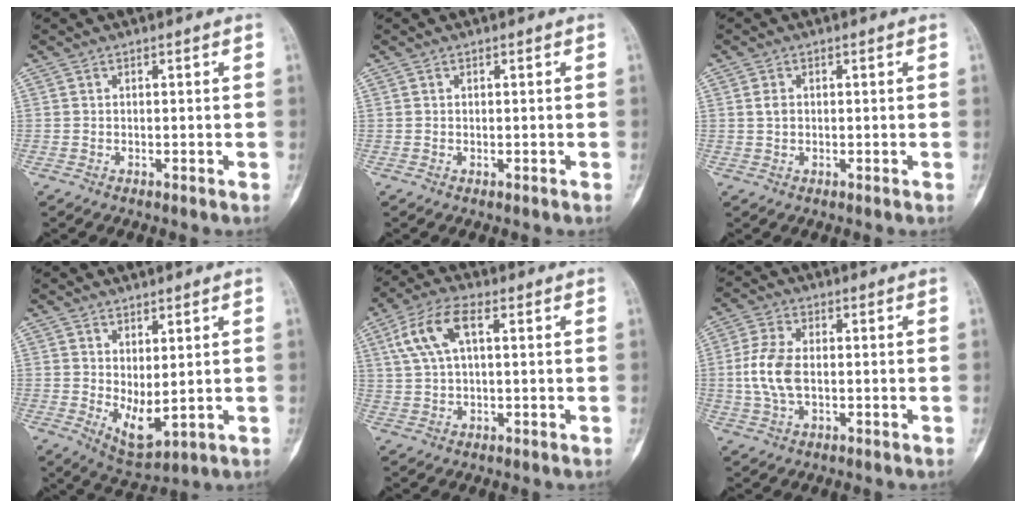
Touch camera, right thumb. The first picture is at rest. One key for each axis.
{"total": 0.0}
{"total": 1.5, "fx": 0.2, "fy": 1.2, "fz": 1.0, "tx": -0.016, "ty": 0.001, "tz": 0.005}
{"total": 7.0, "fx": 0.6, "fy": 3.2, "fz": 6.1, "tx": -0.093, "ty": -0.020, "tz": 0.030}
{"total": 9.0, "fx": 2.9, "fy": 3.9, "fz": 7.6, "tx": -0.165, "ty": 0.021, "tz": 0.056}
{"total": 7.5, "fx": -0.3, "fy": 4.2, "fz": 6.2, "tx": -0.143, "ty": 0.007, "tz": -0.008}